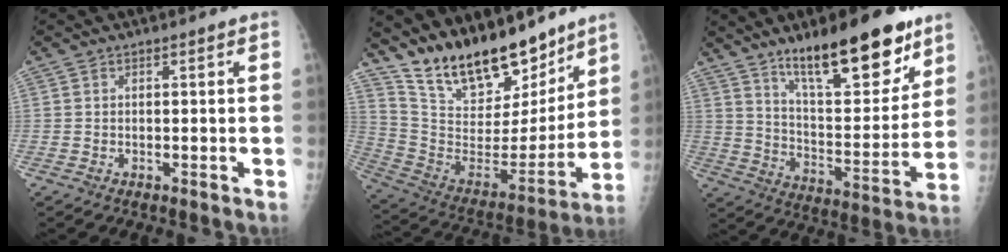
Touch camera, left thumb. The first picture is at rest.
{"total": 22.7, "force": [18.1, 8.5, 10.6], "torque": [-0.144, -0.093, 0.316]}
{"total": 21.9, "force": [14.5, 7.0, 14.9], "torque": [-0.185, -0.077, 0.236]}